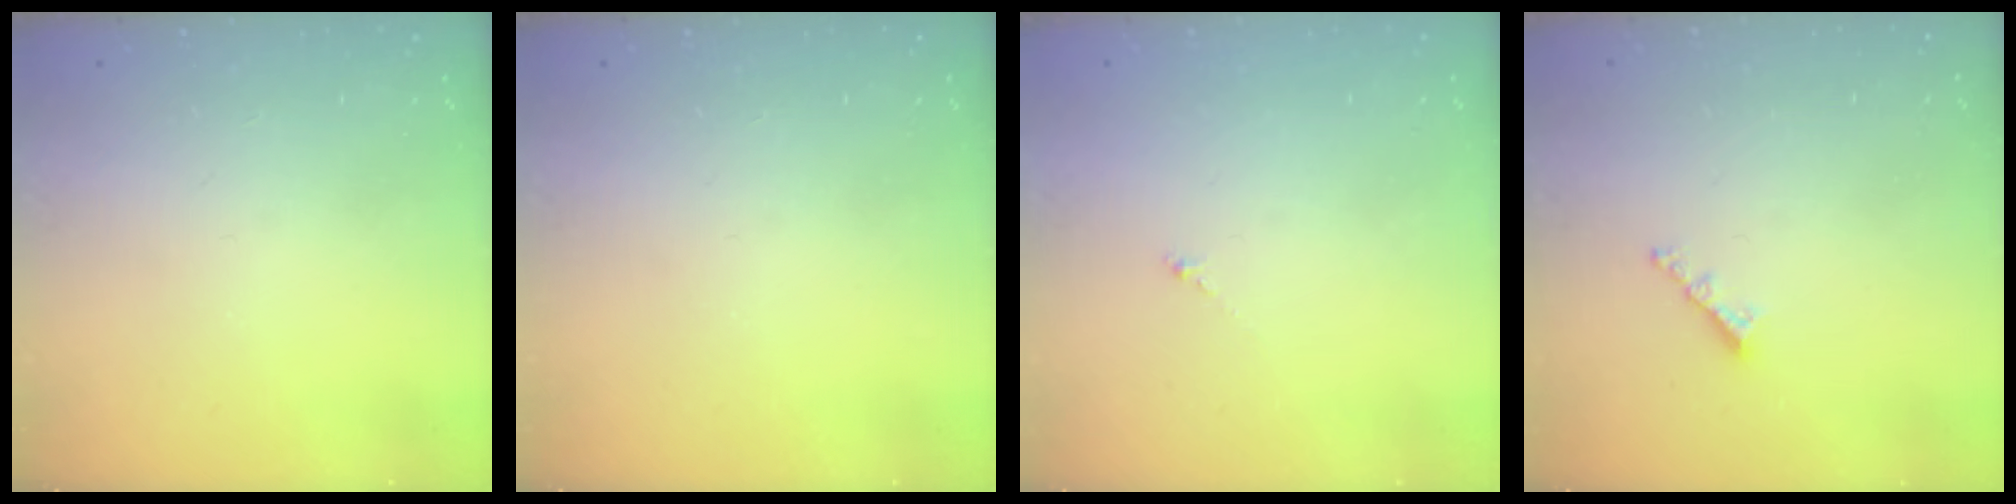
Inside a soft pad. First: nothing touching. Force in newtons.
{"total": 0.0}
{"total": 0.0}
{"total": 2.9, "press": 2.9, "slide": 0.5}